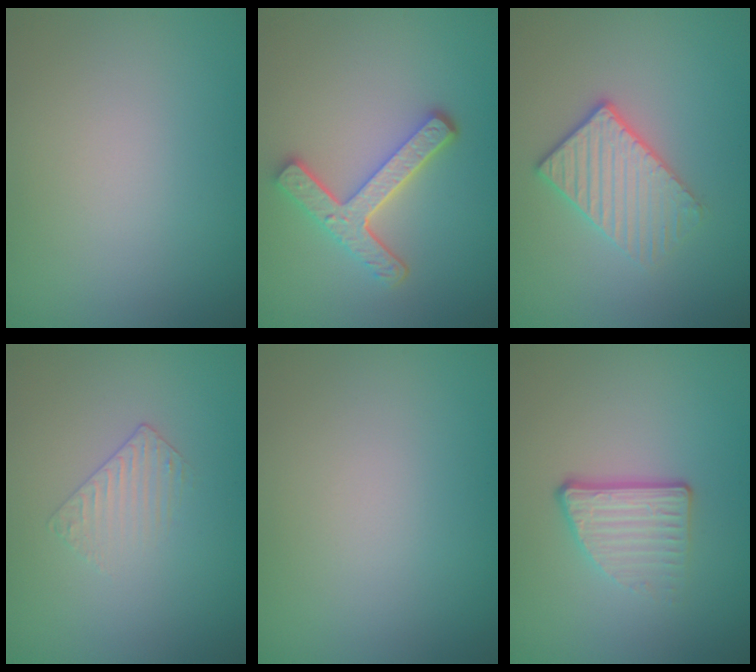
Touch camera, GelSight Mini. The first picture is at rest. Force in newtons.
{"total": 4.4, "press": 3.4, "slide": 2.9}
{"total": 3.2, "press": 2.9, "slide": 1.4}
{"total": 1.0, "press": 0.3, "slide": 1.0}
{"total": 0.0}
{"total": 3.5, "press": 2.3, "slide": 2.6}